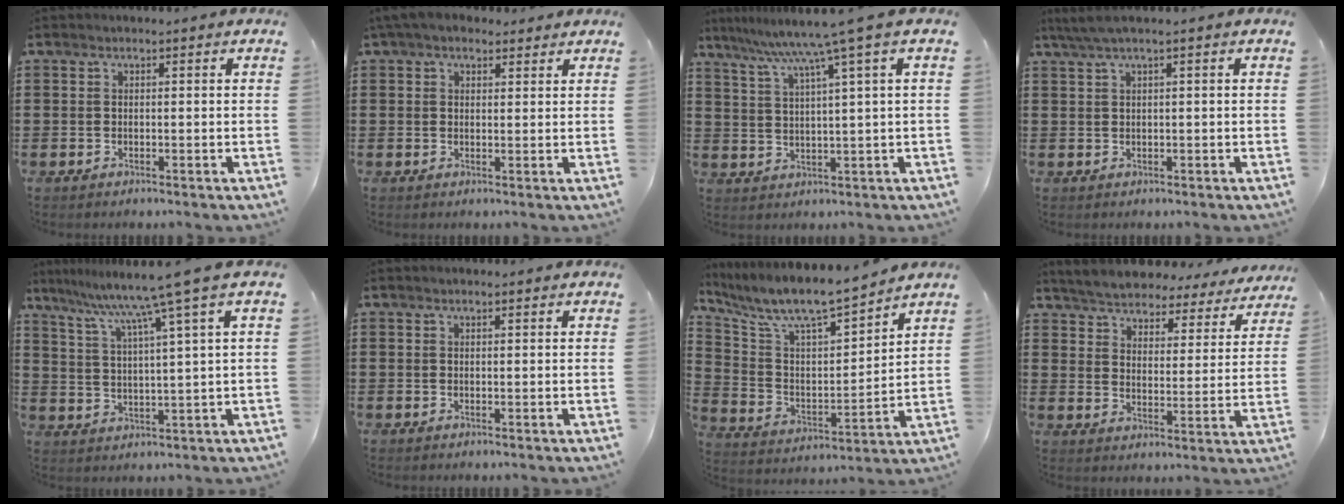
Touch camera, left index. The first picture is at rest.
{"total": 4.0, "force": [3.1, 2.0, 1.5], "torque": [-0.040, 0.002, 0.058]}
{"total": 6.5, "force": [3.7, -0.9, 5.3], "torque": [-0.113, -0.016, 0.058]}
{"total": 1.9, "force": [0.7, -0.1, 1.8], "torque": [-0.032, -0.002, 0.012]}
{"total": 8.9, "force": [6.2, -2.1, 5.9], "torque": [-0.137, -0.033, 0.095]}
{"total": 0.5, "force": [0.4, 0.0, 0.3], "torque": [-0.007, 0.000, 0.009]}
{"total": 7.7, "force": [6.7, 1.1, 3.5], "torque": [-0.100, -0.052, 0.108]}
{"total": 4.8, "force": [4.8, 0.0, 0.1], "torque": [-0.032, -0.040, 0.080]}